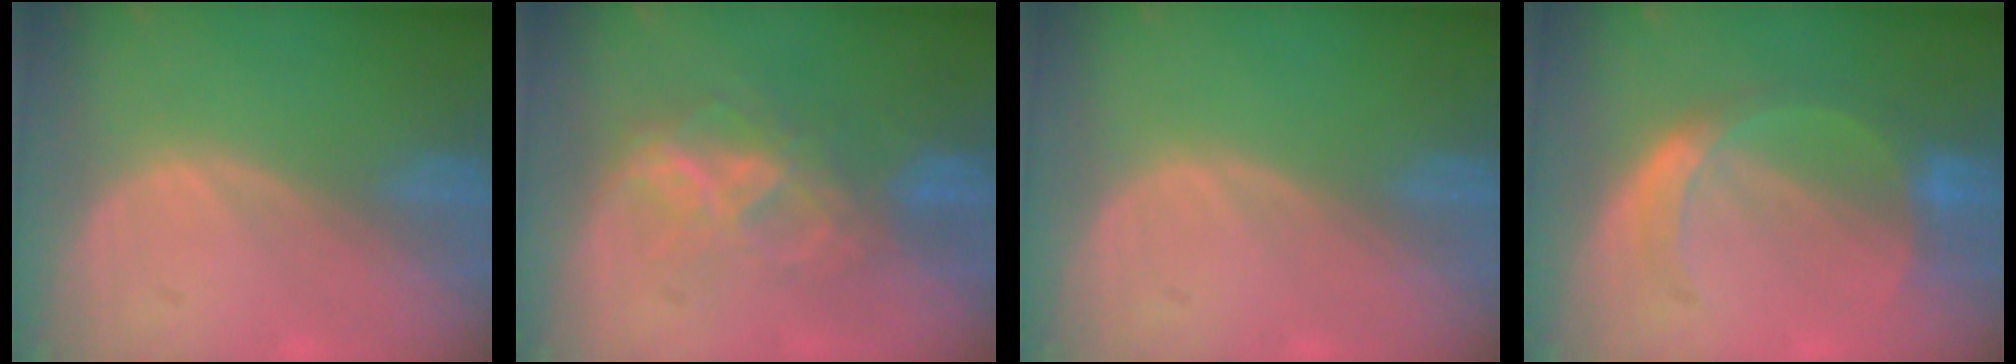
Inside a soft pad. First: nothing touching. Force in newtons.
{"total": 6.3, "press": 6.2, "slide": 0.6}
{"total": 0.0}
{"total": 5.6, "press": 5.3, "slide": 1.9}